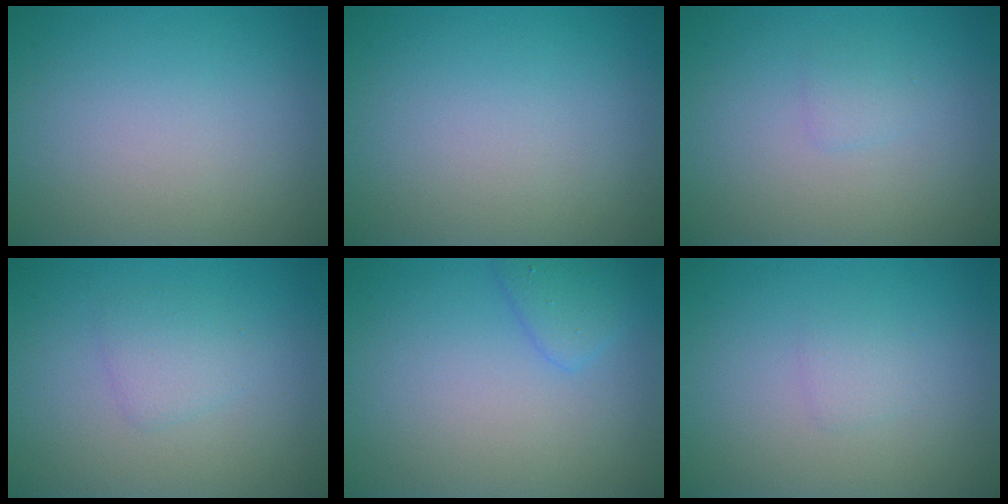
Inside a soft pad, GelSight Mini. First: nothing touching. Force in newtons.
{"total": 0.0}
{"total": 0.8, "press": 0.8, "slide": 0.0}
{"total": 1.6, "press": 1.6, "slide": 0.0}
{"total": 1.9, "press": 1.9, "slide": 0.1}
{"total": 0.9, "press": 0.9, "slide": 0.0}